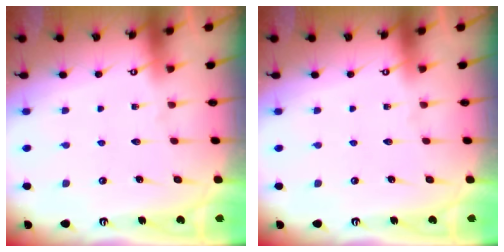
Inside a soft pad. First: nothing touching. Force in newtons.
{"total": 0.0}